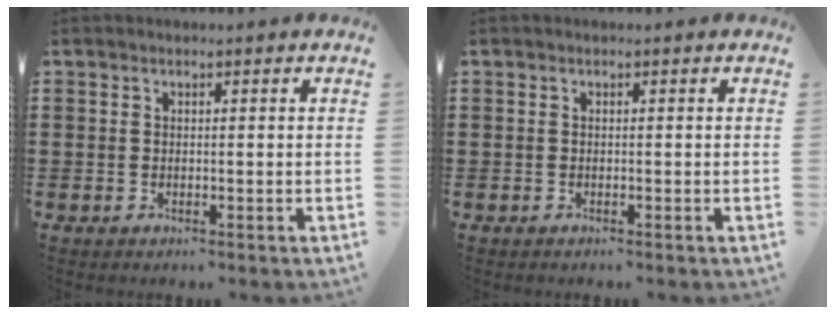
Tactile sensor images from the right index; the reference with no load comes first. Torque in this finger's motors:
{"motor_torque": [-0.31, 0.53, 0.00, 0.00]}